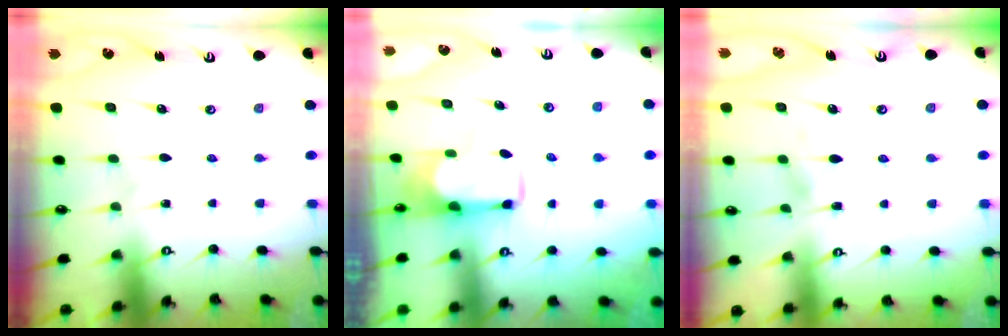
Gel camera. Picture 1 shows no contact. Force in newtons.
{"total": 1.8, "press": 1.6, "slide": 0.8}
{"total": 4.5, "press": 4.5, "slide": 0.4}